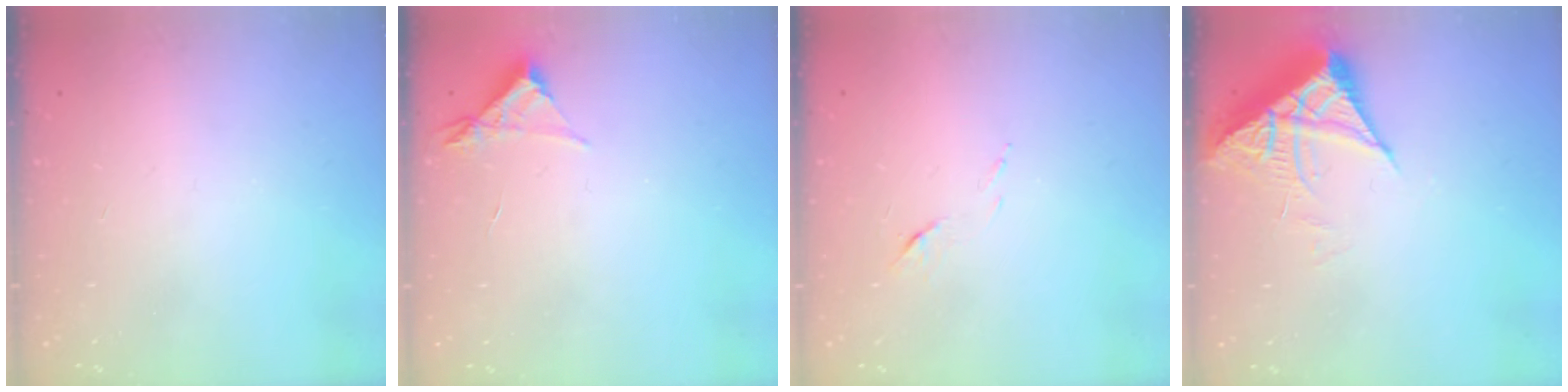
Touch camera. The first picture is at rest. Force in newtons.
{"total": 3.5, "press": 3.5, "slide": 0.4}
{"total": 5.5, "press": 5.5, "slide": 0.5}
{"total": 7.0, "press": 7.0, "slide": 0.2}